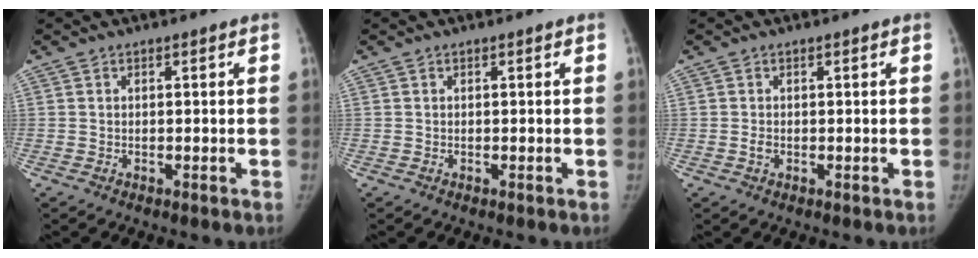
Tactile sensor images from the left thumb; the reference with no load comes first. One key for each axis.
{"total": 0.0}
{"total": 0.9, "fx": -0.1, "fy": 0.7, "fz": 0.6, "tx": -0.012, "ty": -0.001, "tz": -0.002}